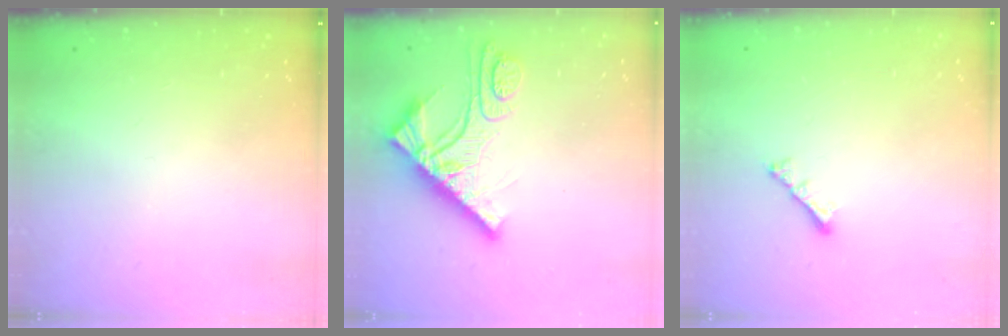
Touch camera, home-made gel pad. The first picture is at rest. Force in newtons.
{"total": 11.8, "press": 11.8, "slide": 1.2}
{"total": 2.8, "press": 2.7, "slide": 0.6}